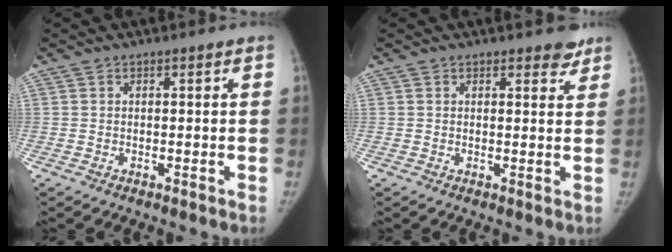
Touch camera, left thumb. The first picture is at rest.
{"total": 2.8, "force": [2.3, 1.3, 1.0], "torque": [0.010, -0.014, 0.024]}